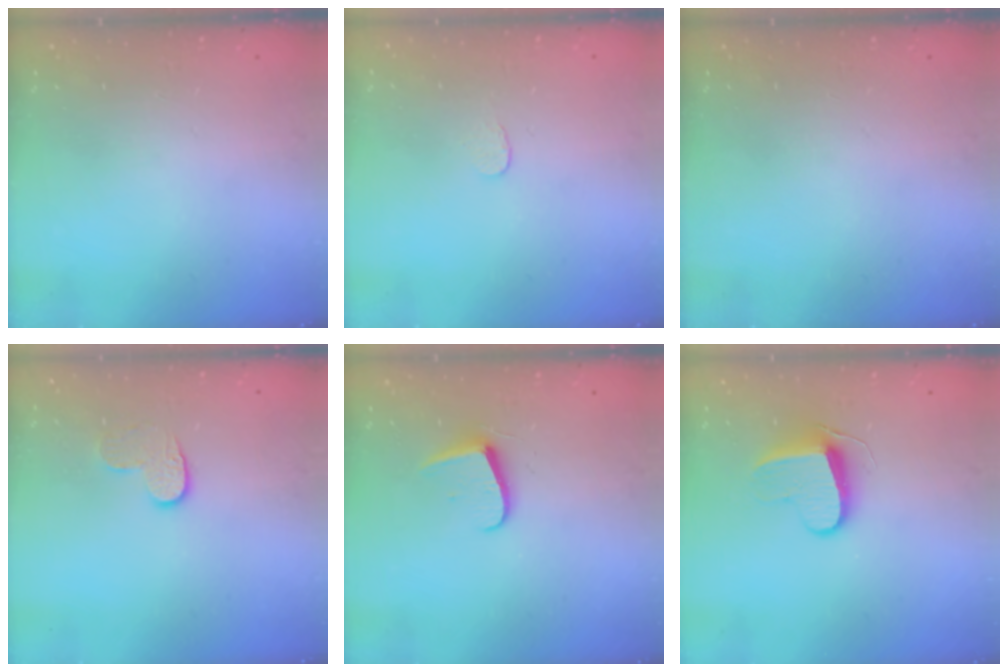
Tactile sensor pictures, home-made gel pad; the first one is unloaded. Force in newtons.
{"total": 3.0, "press": 3.0, "slide": 0.2}
{"total": 0.0}
{"total": 6.7, "press": 6.7, "slide": 0.5}
{"total": 6.8, "press": 6.8, "slide": 0.7}
{"total": 9.0, "press": 9.0, "slide": 0.6}